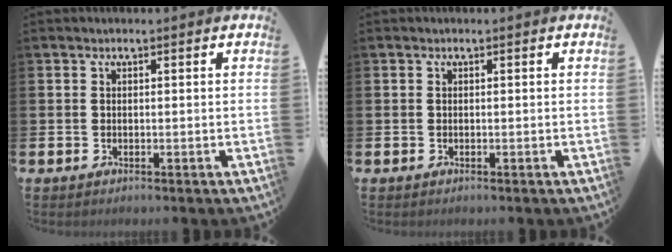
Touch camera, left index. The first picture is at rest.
{"total": 0.0}